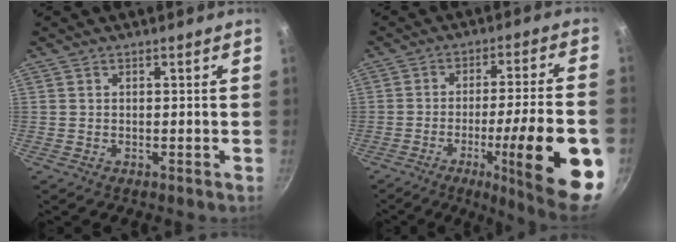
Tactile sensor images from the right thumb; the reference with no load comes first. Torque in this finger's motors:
{"motor_torque": [2.54, 2.47, 2.41, -0.36, 0.17]}